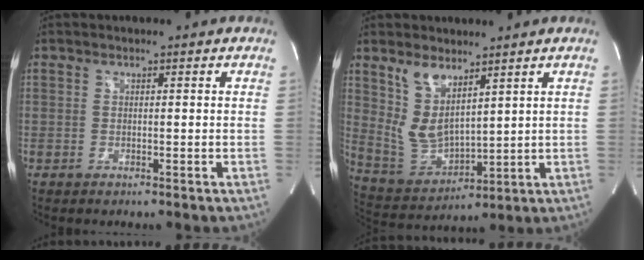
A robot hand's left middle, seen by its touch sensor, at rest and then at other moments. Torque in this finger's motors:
{"motor_torque": [1.40, -0.73, 0.50, 0.05]}